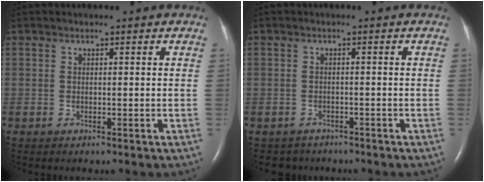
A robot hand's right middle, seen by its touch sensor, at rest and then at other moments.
{"total": 2.1, "force": [-1.8, 1.0, -0.3], "torque": [-0.005, -0.001, -0.027]}